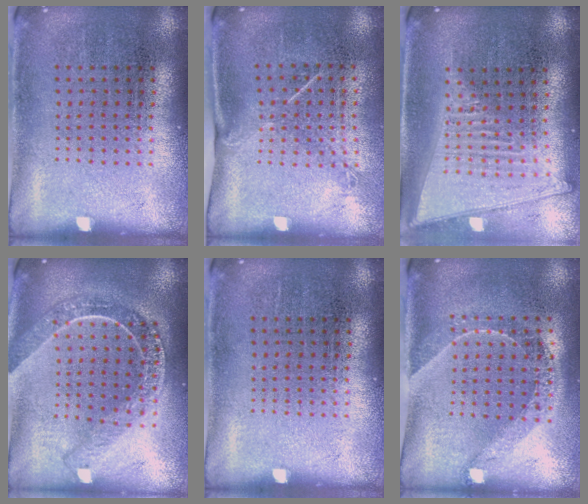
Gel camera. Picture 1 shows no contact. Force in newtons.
{"total": 1.5, "press": 1.0, "slide": 1.1}
{"total": 2.0, "press": 1.7, "slide": 1.0}
{"total": 2.2, "press": 1.9, "slide": 1.2}
{"total": 0.0}
{"total": 1.6, "press": 1.4, "slide": 0.9}